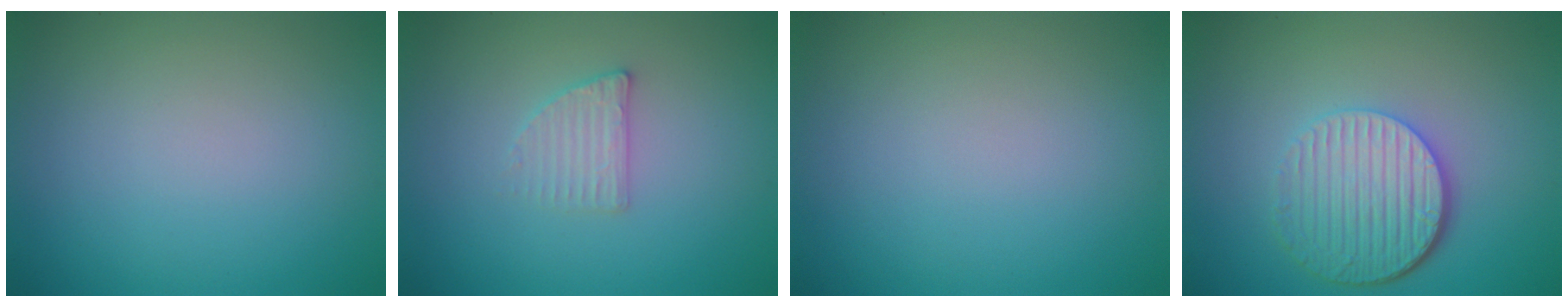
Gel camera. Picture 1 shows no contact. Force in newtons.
{"total": 1.9, "press": 1.9, "slide": 0.4}
{"total": 0.0}
{"total": 5.4, "press": 4.0, "slide": 3.6}